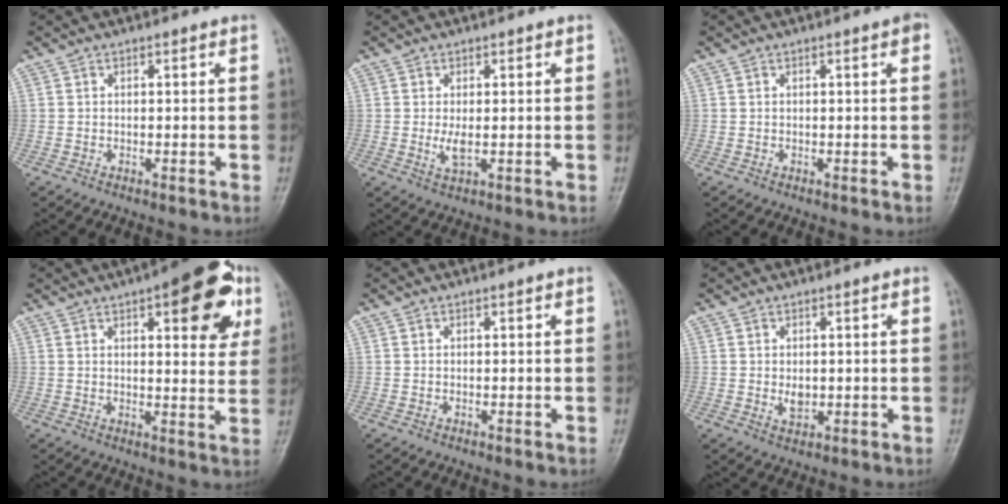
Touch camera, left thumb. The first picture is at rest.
{"total": 3.2, "force": [0.2, 1.3, 2.9], "torque": [-0.053, -0.005, 0.007]}
{"total": 1.3, "force": [0.4, 0.2, 1.2], "torque": [-0.020, 0.002, 0.004]}
{"total": 14.9, "force": [6.7, 5.6, 12.1], "torque": [-0.114, -0.010, 0.078]}
{"total": 0.0}
{"total": 2.7, "force": [0.0, 1.9, 2.0], "torque": [-0.025, -0.006, 0.004]}